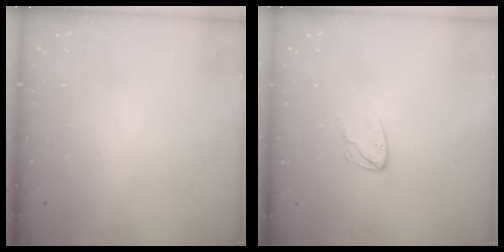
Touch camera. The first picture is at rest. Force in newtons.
{"total": 5.8, "press": 5.8, "slide": 0.5}